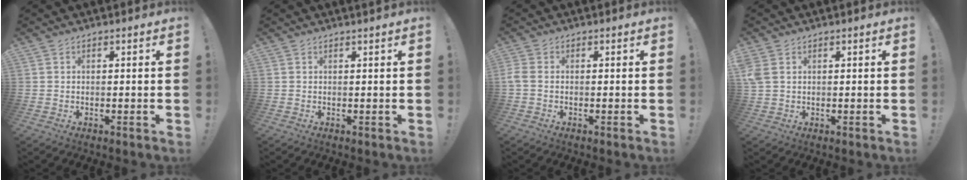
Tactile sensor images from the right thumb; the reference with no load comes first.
{"total": 0.9, "force": [0.8, -0.1, 0.4], "torque": [-0.001, -0.002, 0.011]}
{"total": 2.4, "force": [-0.4, 1.5, 1.8], "torque": [-0.042, 0.004, -0.006]}
{"total": 3.5, "force": [1.3, 2.2, 2.4], "torque": [-0.055, 0.001, 0.027]}